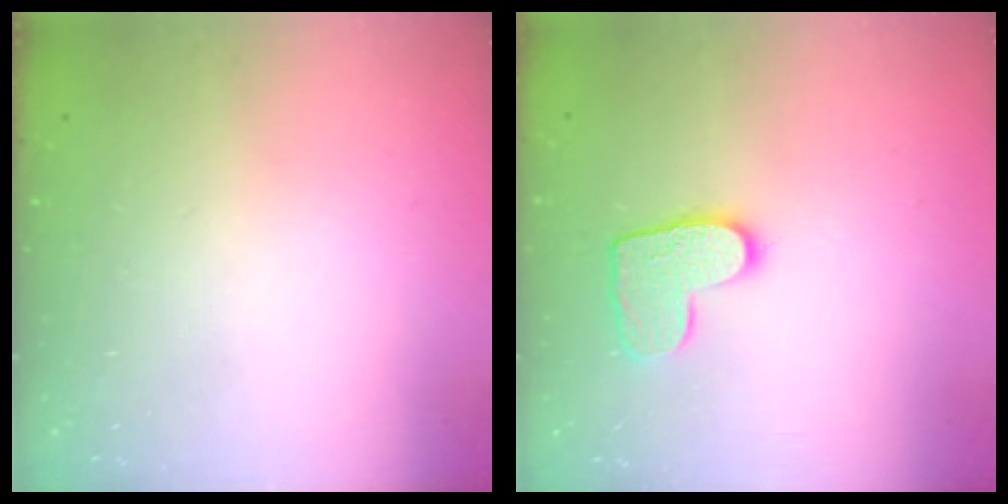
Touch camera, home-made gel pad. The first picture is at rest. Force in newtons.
{"total": 10.3, "press": 10.2, "slide": 0.6}